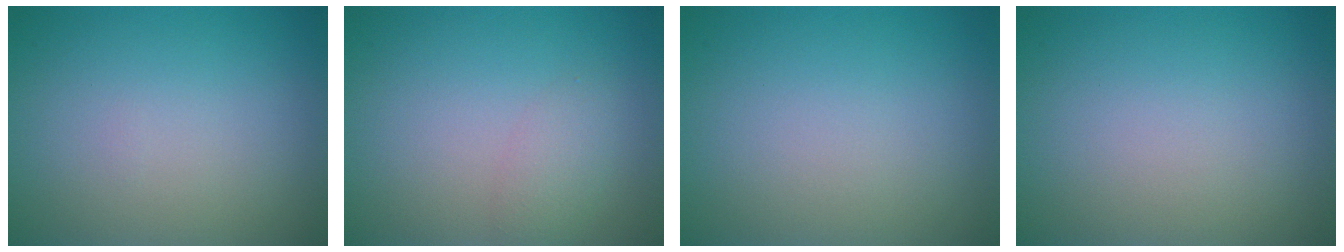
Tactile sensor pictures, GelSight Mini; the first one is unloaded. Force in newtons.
{"total": 1.7, "press": 1.7, "slide": 0.0}
{"total": 0.0}
{"total": 0.0}